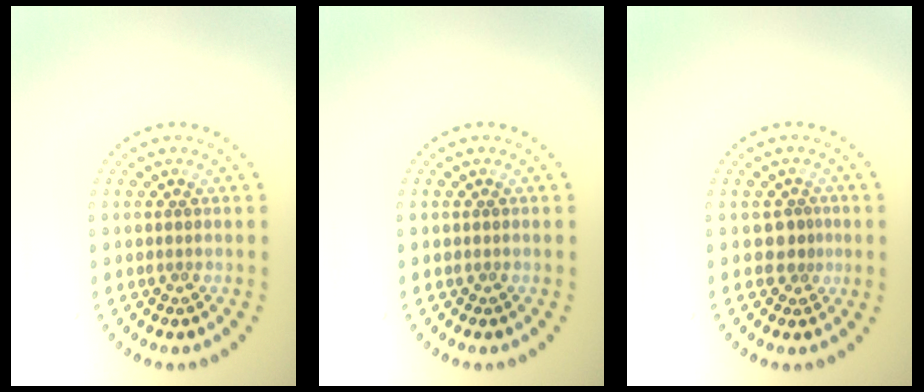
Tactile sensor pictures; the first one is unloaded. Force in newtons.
{"total": 0.0}
{"total": 1.5, "press": 1.1, "slide": 1.0}